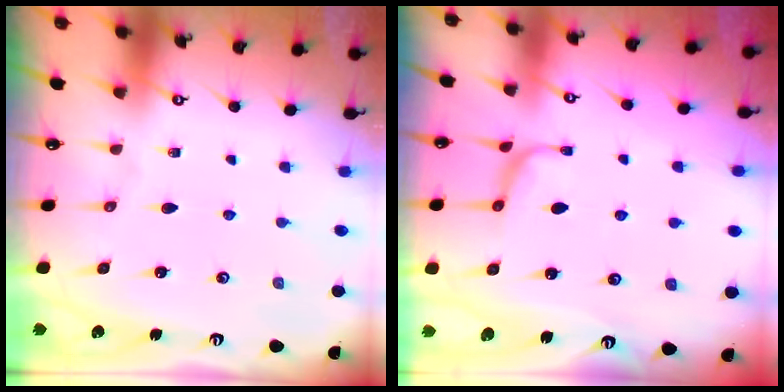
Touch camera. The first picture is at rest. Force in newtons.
{"total": 0.9, "press": 0.2, "slide": 0.9}